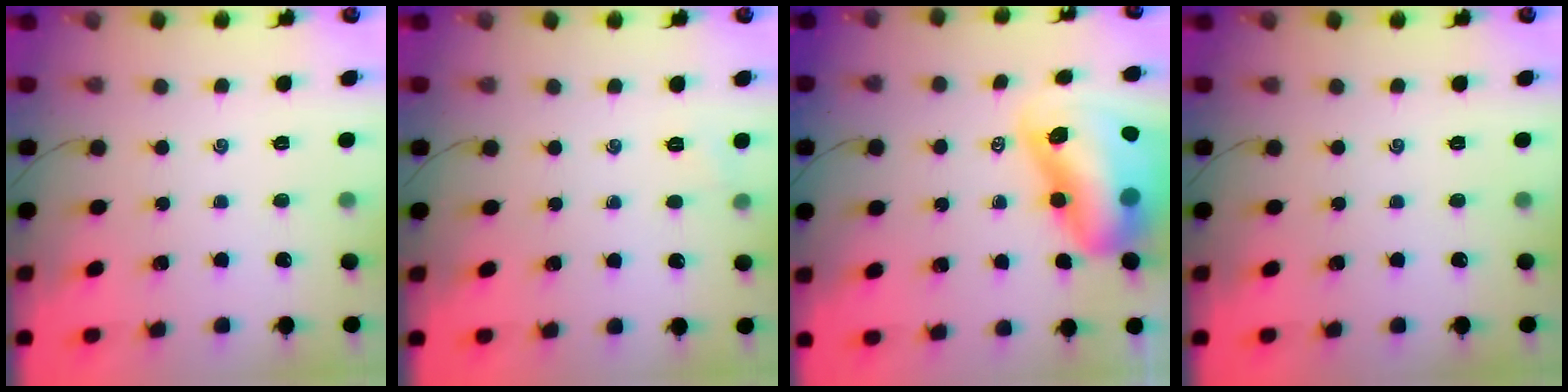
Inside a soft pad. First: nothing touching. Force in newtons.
{"total": 3.6, "press": 3.4, "slide": 1.1}
{"total": 16.7, "press": 16.0, "slide": 4.6}
{"total": 0.0}